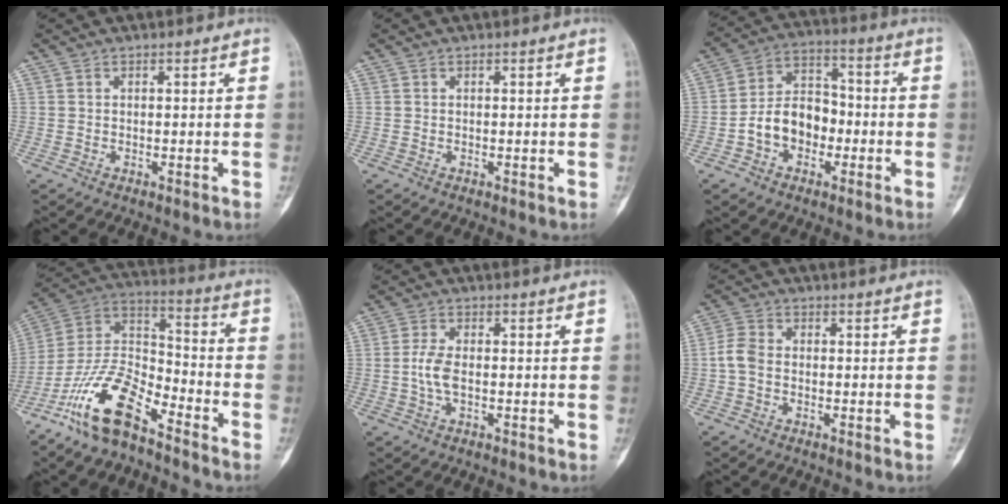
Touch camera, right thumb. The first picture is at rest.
{"total": 0.0}
{"total": 10.7, "force": [-2.9, 7.9, 6.6], "torque": [-0.090, 0.046, -0.061]}
{"total": 15.9, "force": [-10.6, 6.0, 10.2], "torque": [-0.186, 0.077, -0.207]}
{"total": 4.0, "force": [-0.6, 1.8, 3.5], "torque": [-0.086, 0.008, -0.013]}
{"total": 3.8, "force": [-0.8, 2.7, 2.6], "torque": [-0.057, 0.009, -0.024]}